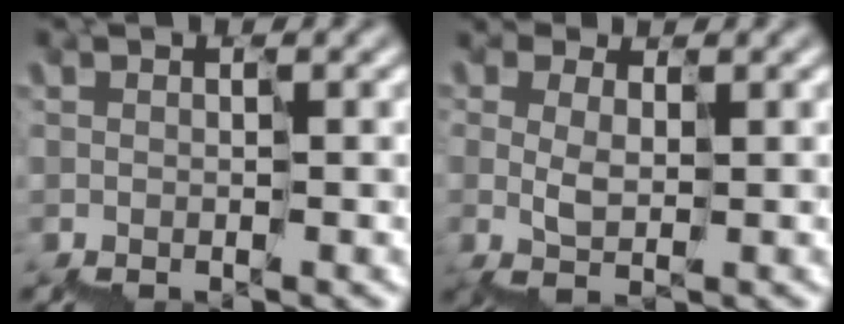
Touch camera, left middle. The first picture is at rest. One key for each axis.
{"total": 1.2, "fx": 1.0, "fy": 0.4, "fz": 0.5, "tx": -0.018, "ty": 0.005, "tz": 0.031}